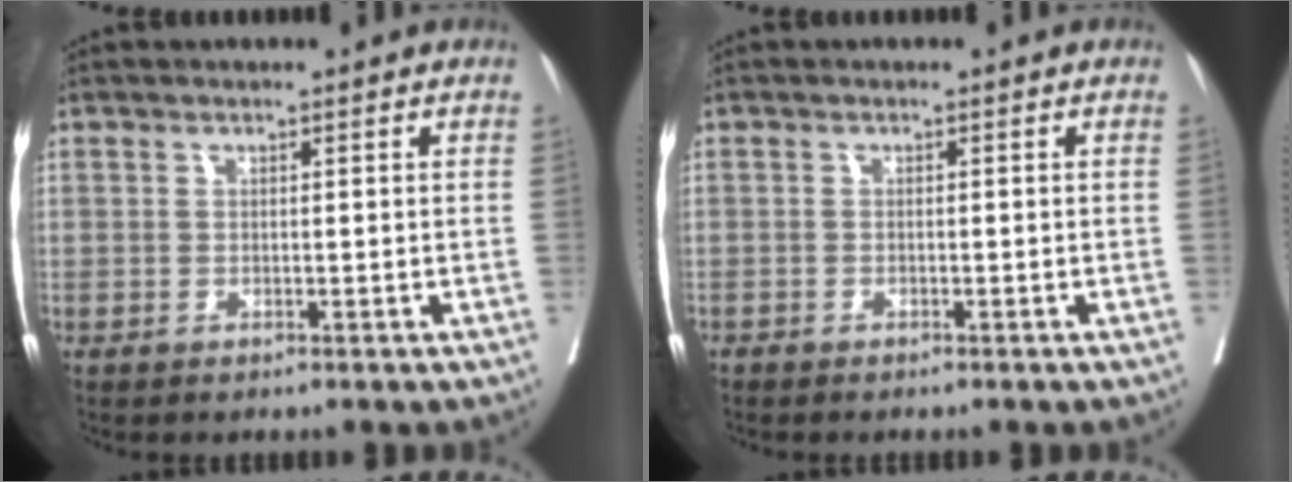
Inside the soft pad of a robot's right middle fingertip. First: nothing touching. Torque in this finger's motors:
{"motor_torque": [-0.17, 0.15, 0.00, 0.00]}